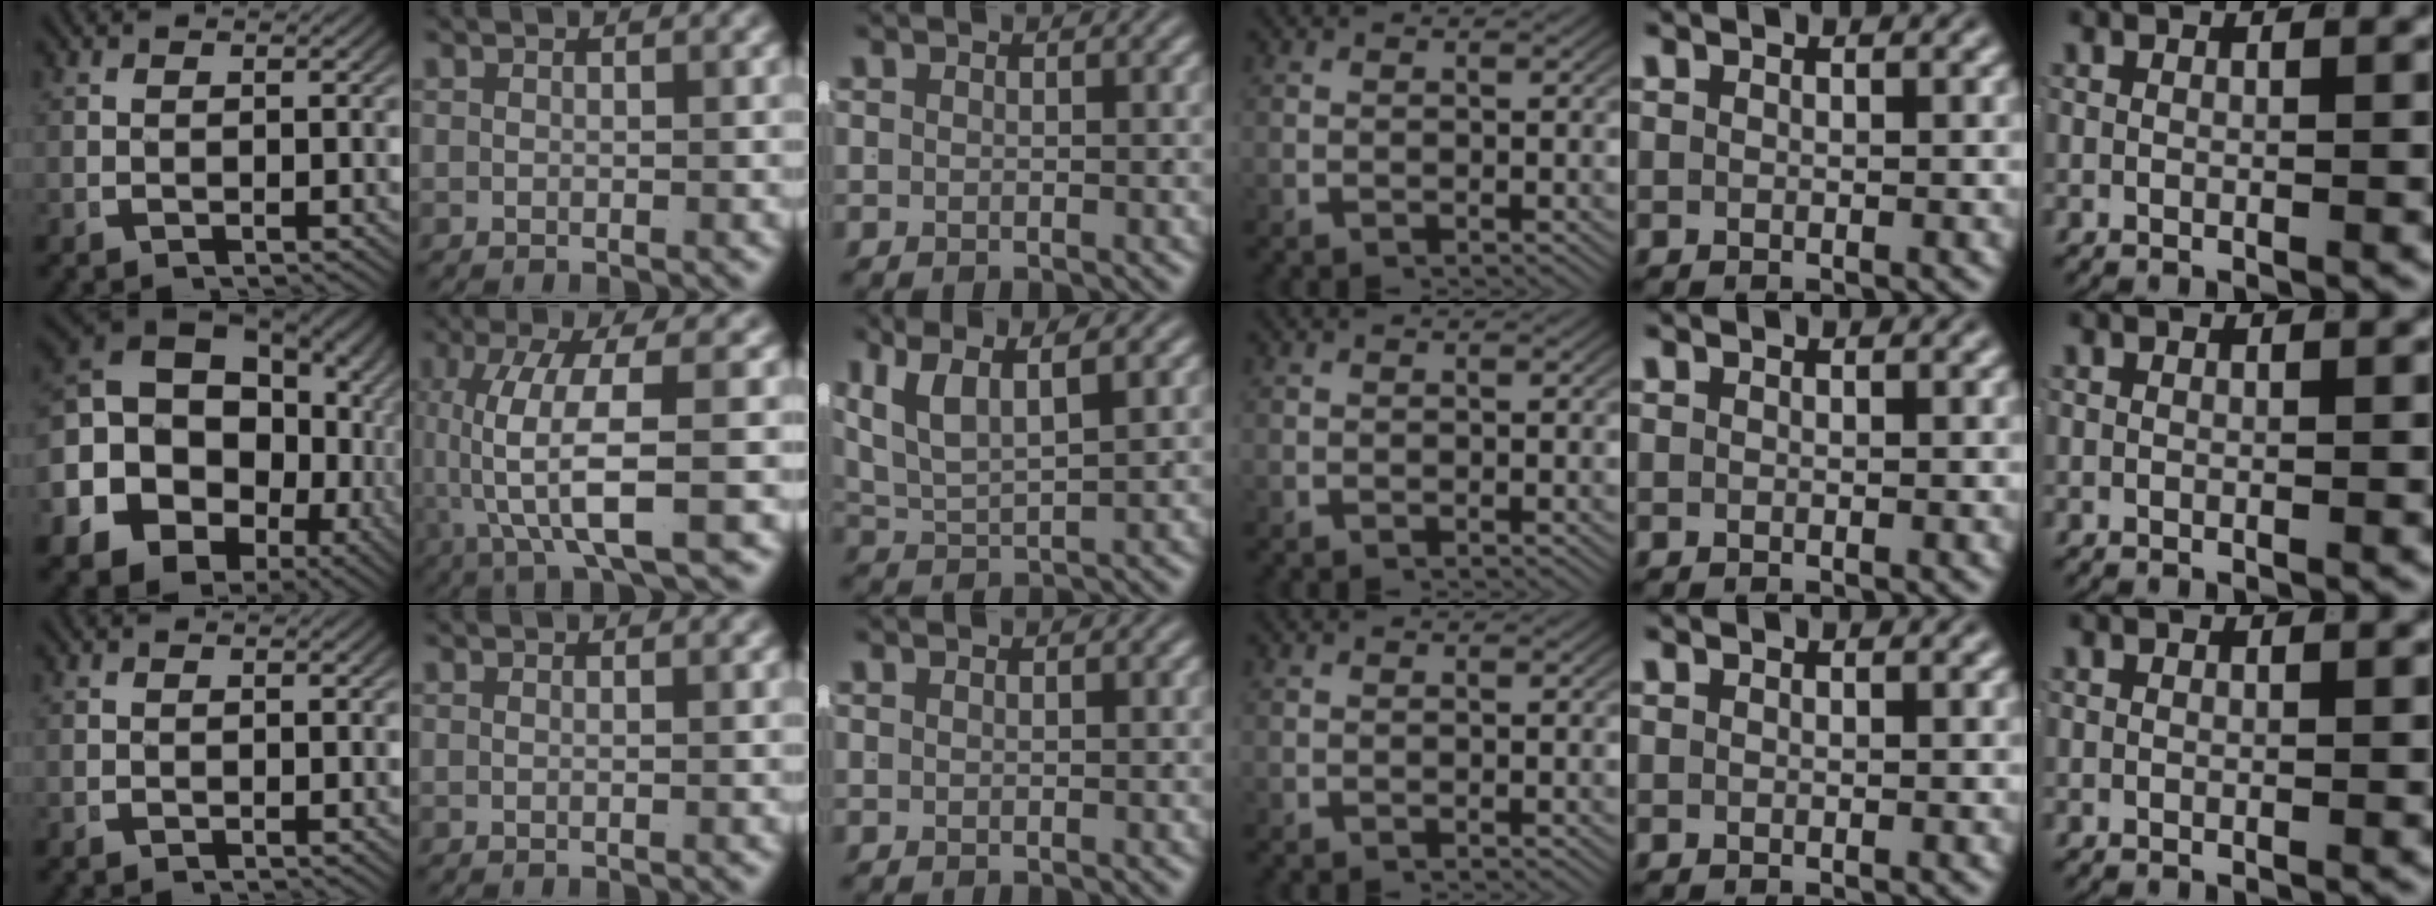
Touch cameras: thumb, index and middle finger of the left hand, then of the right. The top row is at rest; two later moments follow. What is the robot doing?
{"motion": "lift_and_place", "object": "shorts"}